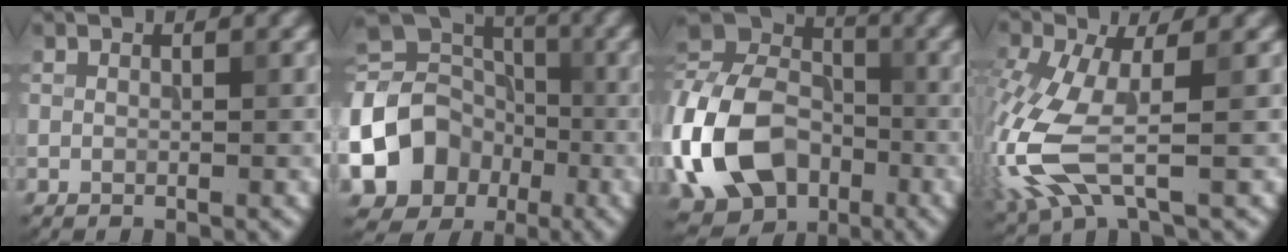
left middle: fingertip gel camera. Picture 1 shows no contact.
{"total": 13.7, "force": [-4.9, 11.7, 5.3], "torque": [-0.116, -0.024, -0.104]}
{"total": 13.4, "force": [-4.0, 9.9, 8.2], "torque": [-0.189, -0.004, -0.090]}
{"total": 7.6, "force": [-2.0, 3.0, 6.7], "torque": [-0.191, -0.008, -0.046]}